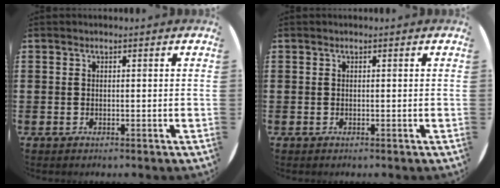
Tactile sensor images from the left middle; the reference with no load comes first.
{"total": 0.0}